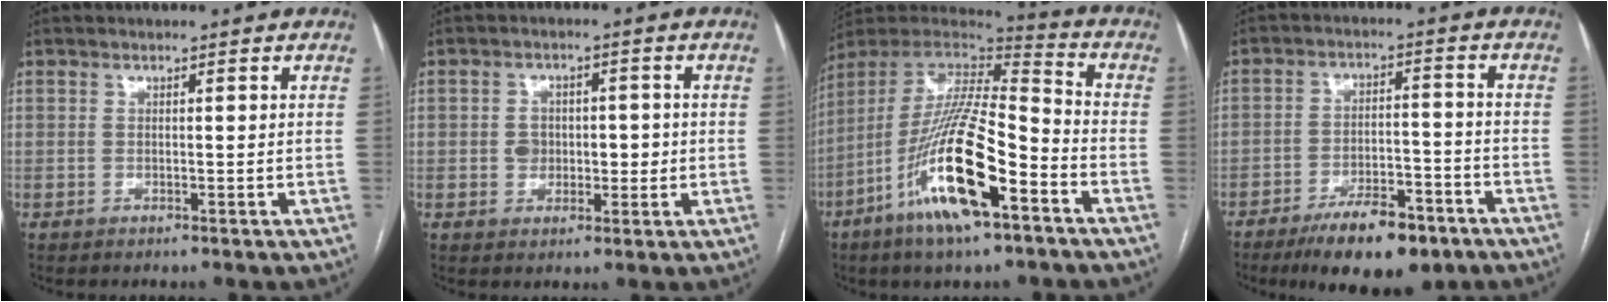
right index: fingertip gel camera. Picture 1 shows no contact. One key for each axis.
{"total": 4.5, "fx": -0.2, "fy": 3.5, "fz": 2.9, "tx": -0.038, "ty": 0.020, "tz": 0.005}
{"total": 20.4, "fx": -9.4, "fy": 3.8, "fz": 17.7, "tx": -0.359, "ty": -0.025, "tz": -0.169}
{"total": 11.9, "fx": -8.1, "fy": 4.2, "fz": 7.6, "tx": -0.117, "ty": 0.001, "tz": -0.129}